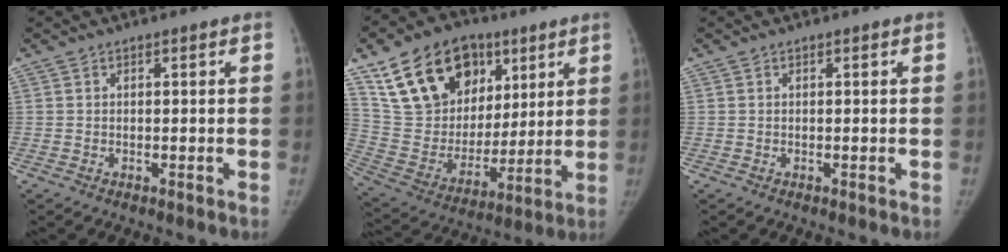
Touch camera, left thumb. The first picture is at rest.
{"total": 23.5, "force": [12.0, 16.0, 12.3], "torque": [-0.190, -0.020, 0.220]}
{"total": 0.0}